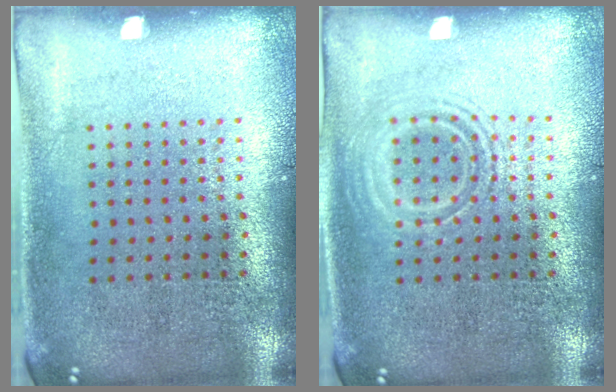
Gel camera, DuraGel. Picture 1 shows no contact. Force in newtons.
{"total": 1.1, "press": 1.1, "slide": 0.2}